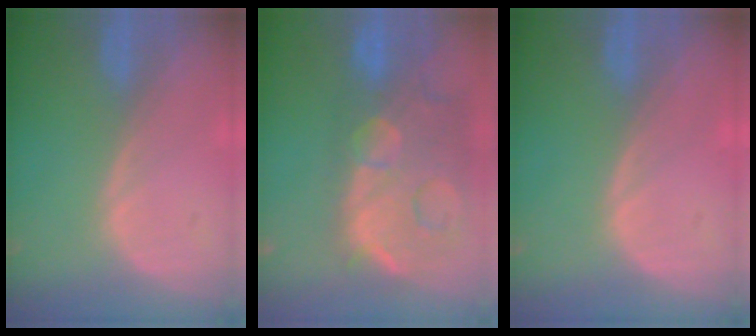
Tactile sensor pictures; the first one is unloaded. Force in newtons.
{"total": 14.8, "press": 12.0, "slide": 8.7}
{"total": 0.0}